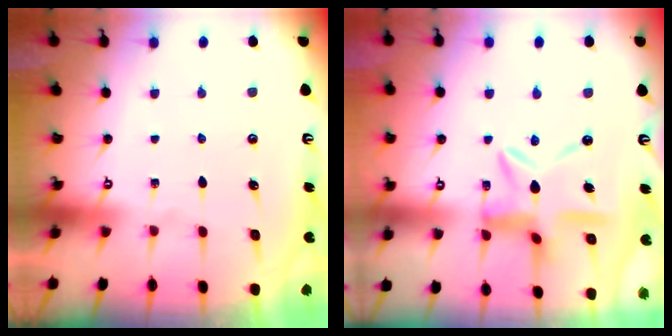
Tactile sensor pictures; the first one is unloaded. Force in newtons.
{"total": 13.4, "press": 13.3, "slide": 1.4}